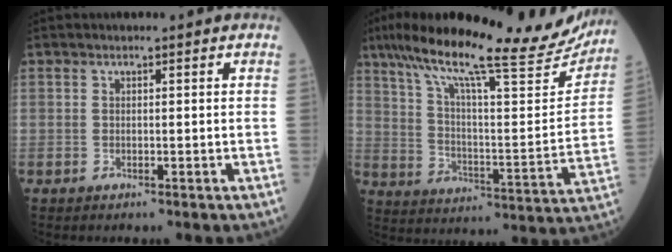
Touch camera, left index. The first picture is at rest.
{"total": 28.0, "force": [23.8, 3.2, 14.5], "torque": [-0.242, -0.027, 0.329]}